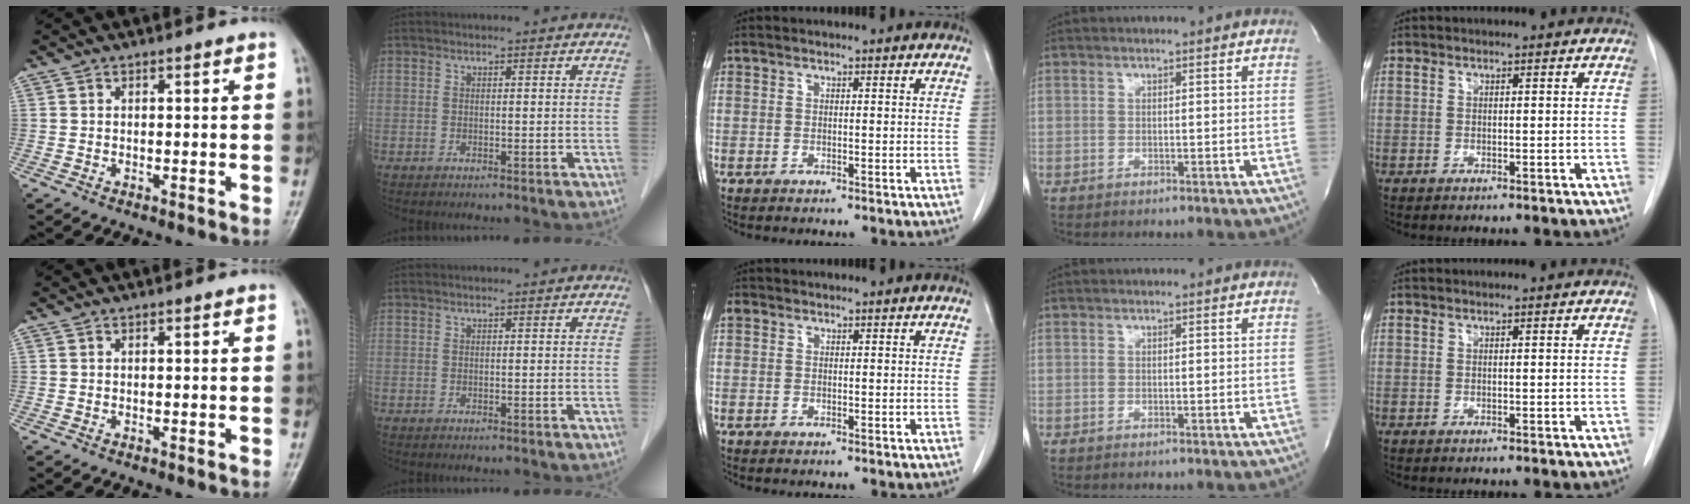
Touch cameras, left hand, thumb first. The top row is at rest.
{"middle": {"total": 1.1, "force": [0.5, 0.9, 0.3], "torque": [-0.004, 0.014, 0.009]}}